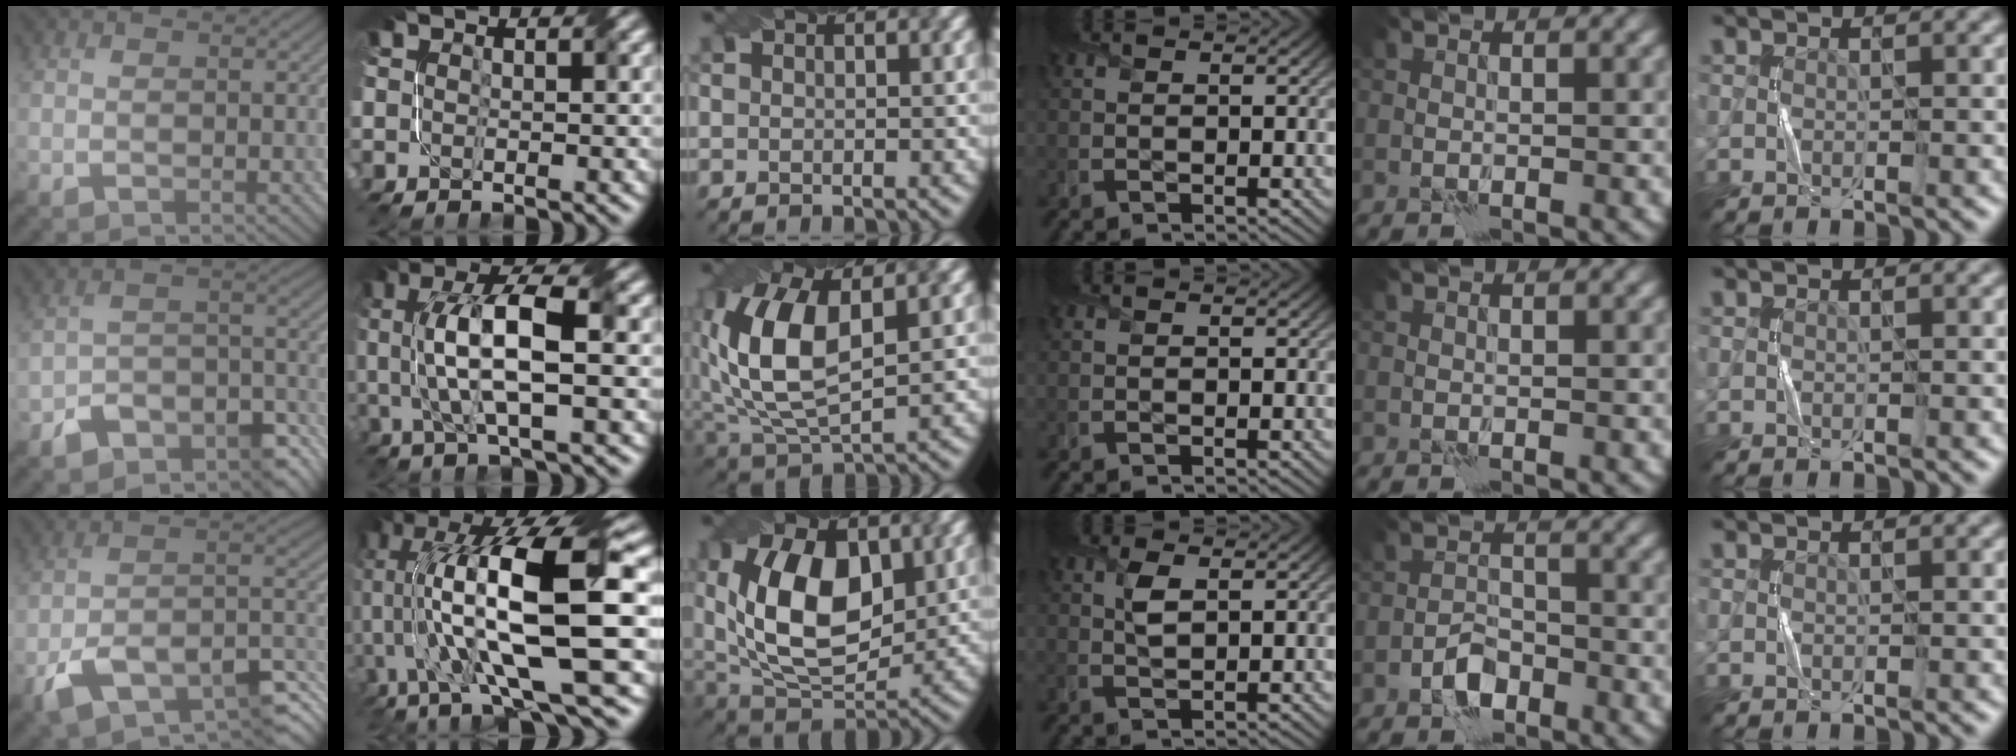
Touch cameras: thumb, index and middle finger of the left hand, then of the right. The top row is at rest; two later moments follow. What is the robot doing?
{"motion": "twist", "object": "screw"}